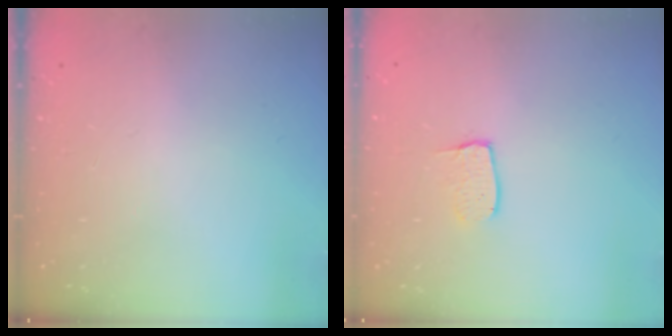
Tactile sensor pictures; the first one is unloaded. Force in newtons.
{"total": 4.3, "press": 4.3, "slide": 0.3}